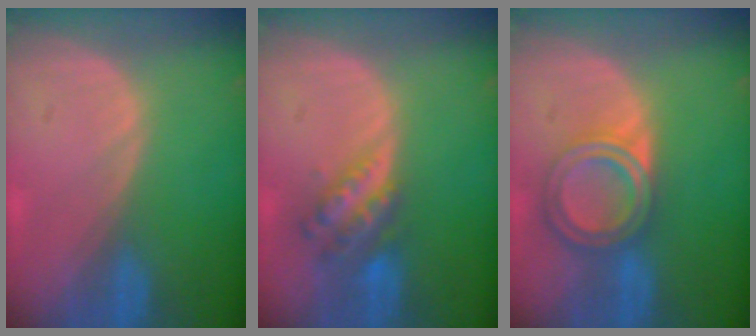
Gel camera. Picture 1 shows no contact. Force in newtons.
{"total": 6.1, "press": 5.3, "slide": 2.9}
{"total": 6.8, "press": 6.0, "slide": 3.2}